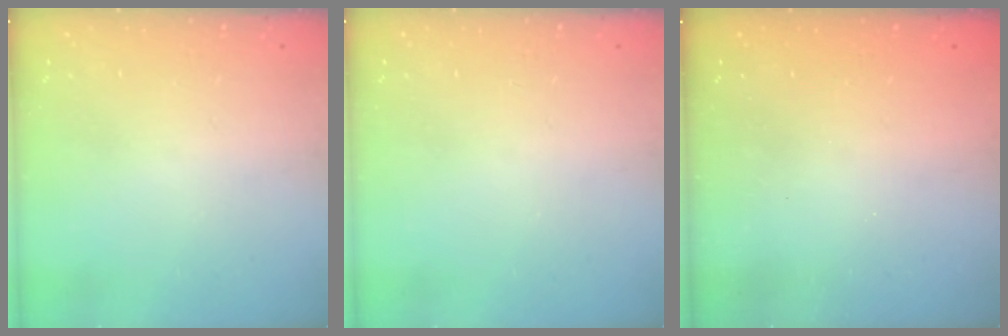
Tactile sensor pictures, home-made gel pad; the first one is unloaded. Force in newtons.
{"total": 0.0}
{"total": 2.4, "press": 2.3, "slide": 0.8}